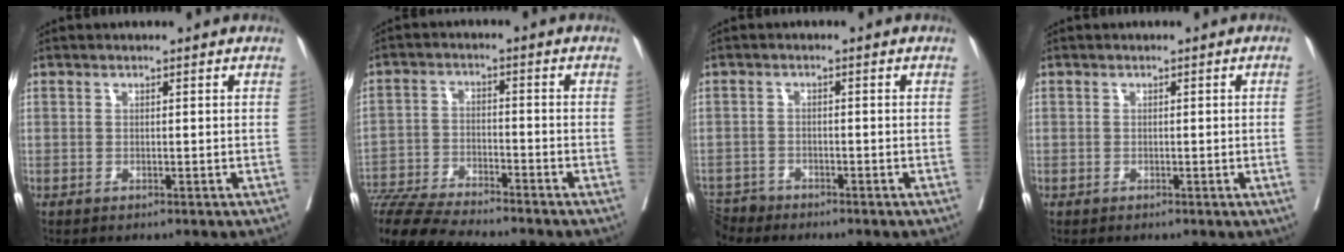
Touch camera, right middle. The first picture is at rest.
{"total": 12.5, "force": [-11.4, 0.4, 5.0], "torque": [-0.082, -0.019, -0.192]}
{"total": 3.6, "force": [-3.5, 0.8, -0.6], "torque": [0.013, -0.009, -0.066]}
{"total": 1.0, "force": [-0.1, -0.3, 1.0], "torque": [-0.012, -0.002, -0.001]}